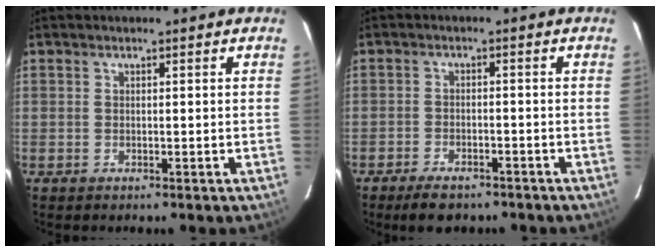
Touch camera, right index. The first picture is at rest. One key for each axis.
{"total": 6.3, "fx": -5.1, "fy": 2.5, "fz": 2.8, "tx": -0.068, "ty": -0.003, "tz": -0.078}